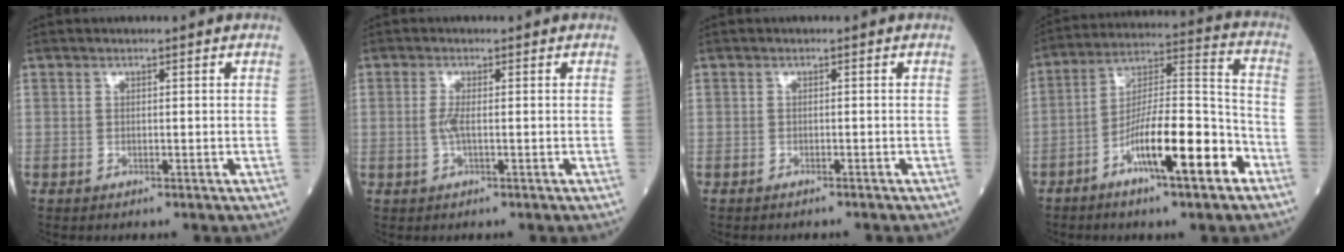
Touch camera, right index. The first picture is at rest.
{"total": 1.6, "force": [-0.2, 0.2, 1.6], "torque": [-0.038, -0.002, -0.005]}
{"total": 1.7, "force": [-1.6, 0.0, 0.5], "torque": [-0.010, -0.001, -0.021]}
{"total": 14.4, "force": [-7.0, 2.1, 12.4], "torque": [-0.214, 0.007, -0.121]}